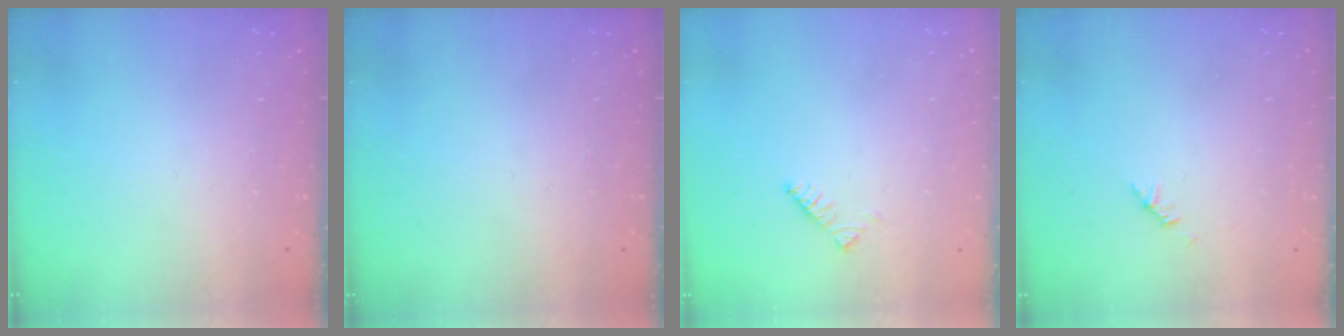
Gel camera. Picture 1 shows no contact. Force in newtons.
{"total": 0.0}
{"total": 2.9, "press": 2.9, "slide": 0.5}
{"total": 1.9, "press": 1.8, "slide": 0.6}